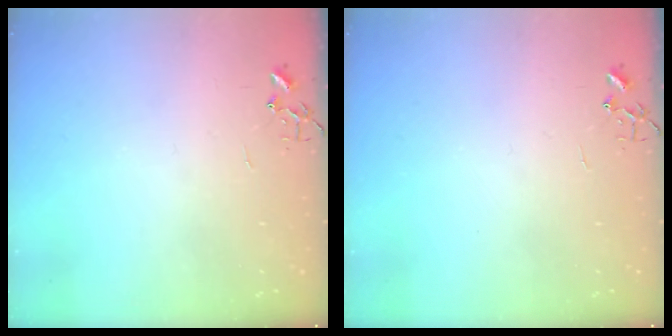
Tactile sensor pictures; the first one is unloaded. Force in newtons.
{"total": 0.0}